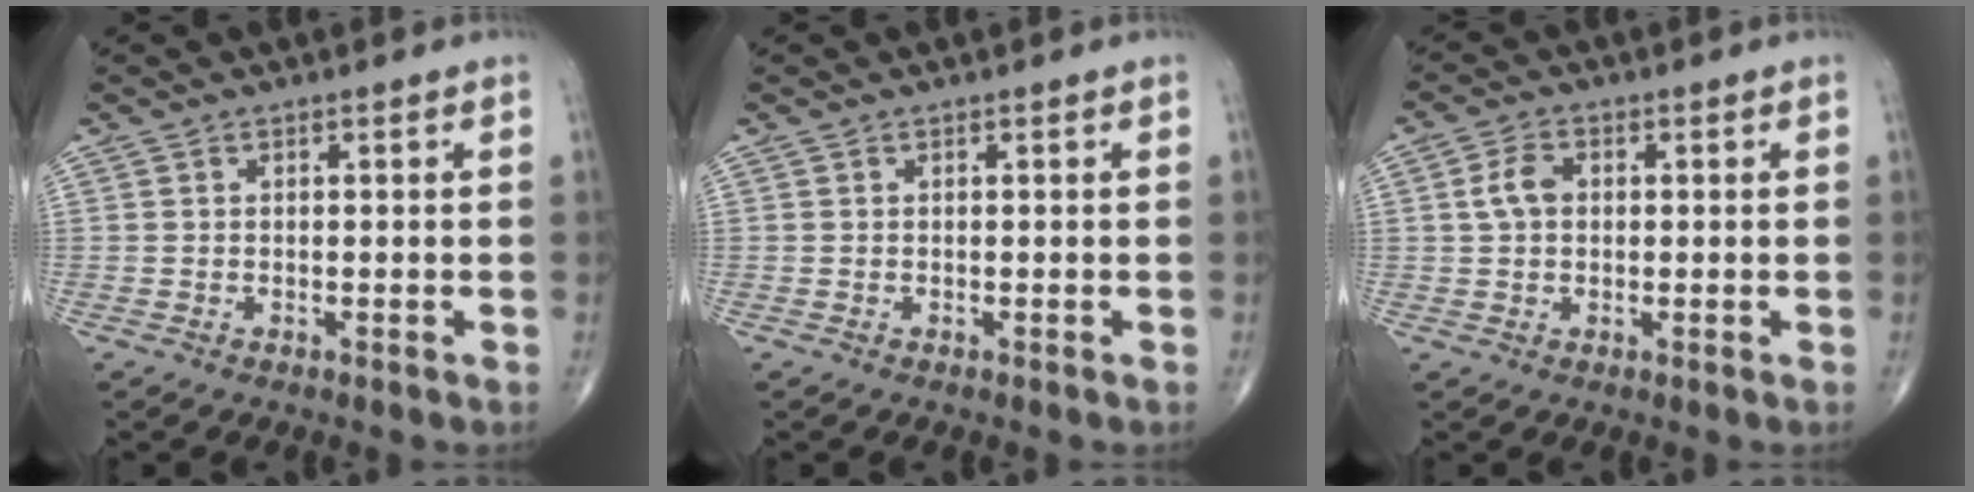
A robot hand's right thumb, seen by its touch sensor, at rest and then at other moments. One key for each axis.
{"total": 0.0}
{"total": 6.0, "fx": 0.6, "fy": 3.8, "fz": 4.7, "tx": -0.100, "ty": 0.017, "tz": 0.006}